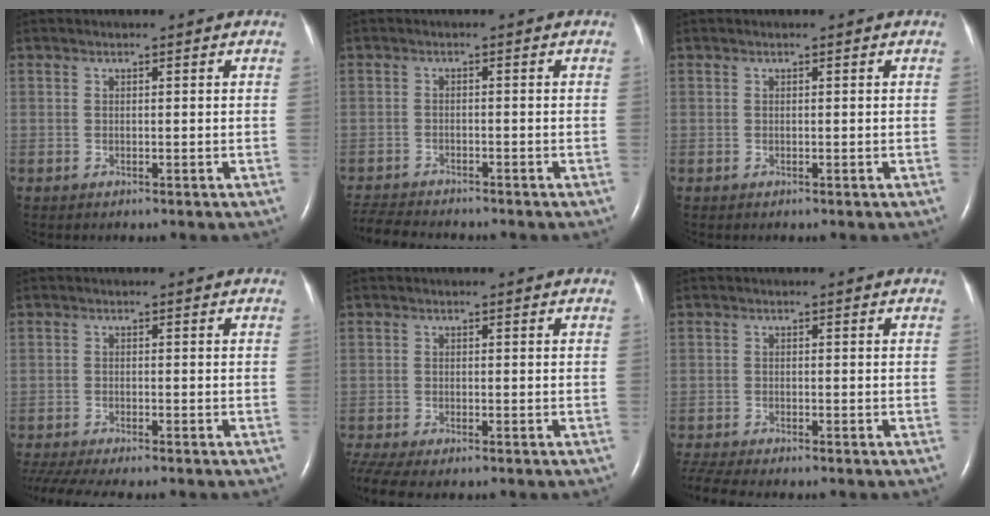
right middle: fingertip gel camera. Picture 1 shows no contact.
{"total": 7.1, "force": [-6.7, 0.8, 2.2], "torque": [-0.042, -0.015, -0.108]}
{"total": 0.0}
{"total": 9.7, "force": [-8.3, 0.9, 4.8], "torque": [-0.075, -0.011, -0.130]}
{"total": 6.8, "force": [-5.3, 1.9, 3.9], "torque": [-0.085, -0.008, -0.089]}
{"total": 5.5, "force": [-4.9, 0.0, 2.4], "torque": [-0.050, -0.014, -0.085]}